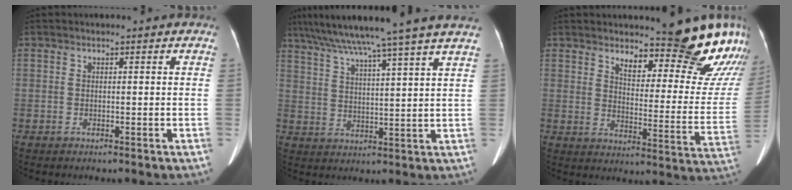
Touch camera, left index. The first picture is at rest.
{"total": 19.1, "force": [16.1, -2.1, 10.0], "torque": [-0.174, 0.006, 0.229]}
{"total": 17.7, "force": [15.4, 3.2, 8.2], "torque": [-0.083, -0.077, 0.183]}